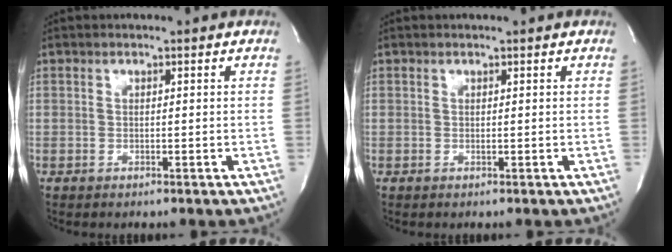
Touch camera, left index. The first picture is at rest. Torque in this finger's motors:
{"motor_torque": [0.22, 0.00, -0.02, -0.01]}